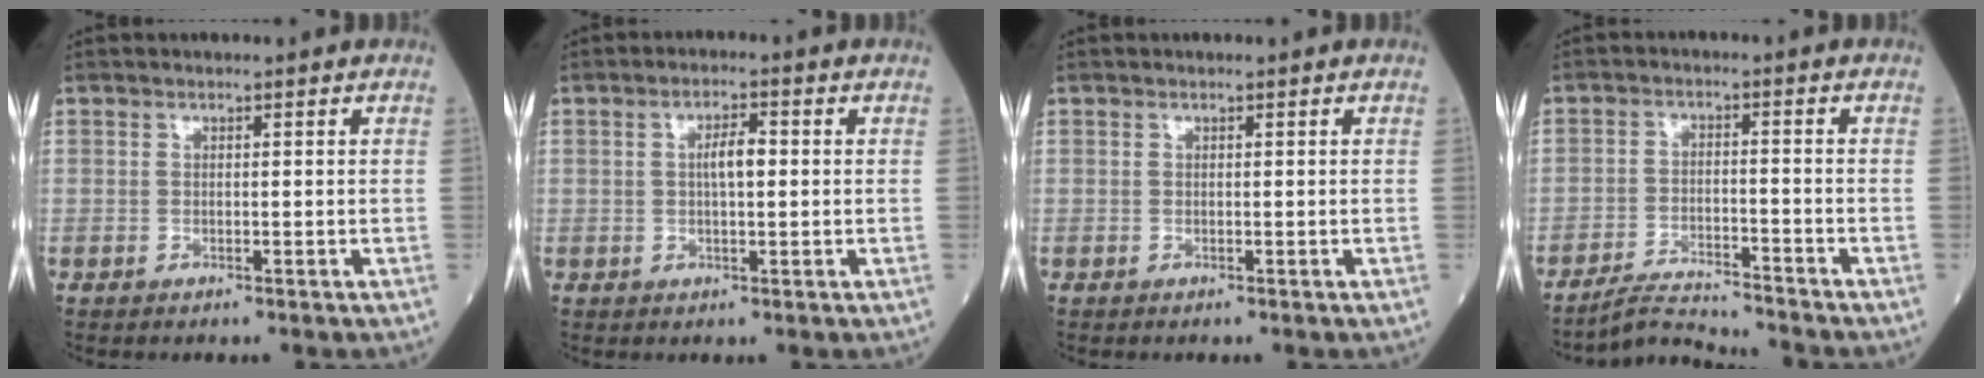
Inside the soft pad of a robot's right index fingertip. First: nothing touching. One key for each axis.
{"total": 3.4, "fx": 0.3, "fy": 0.9, "fz": 3.2, "tx": -0.057, "ty": 0.006, "tz": 0.004}
{"total": 0.0}
{"total": 6.0, "fx": -5.9, "fy": -0.9, "fz": 0.1, "tx": -0.005, "ty": -0.010, "tz": -0.106}